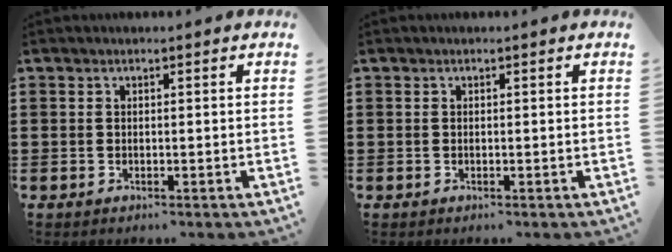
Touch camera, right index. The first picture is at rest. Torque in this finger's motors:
{"motor_torque": [-0.01, 0.02, 0.01, -0.01]}